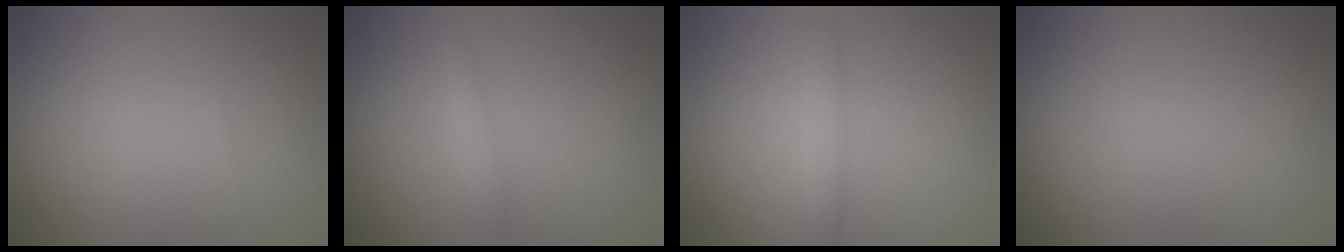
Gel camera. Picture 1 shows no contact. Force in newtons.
{"total": 0.8, "press": 0.8, "slide": 0.1}
{"total": 1.4, "press": 1.4, "slide": 0.0}
{"total": 0.0}